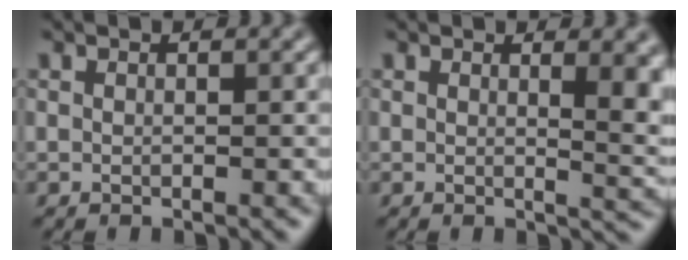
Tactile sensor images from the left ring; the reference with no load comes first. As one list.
[{"total": 4.9, "force": [1.3, 1.9, 4.3], "torque": [-0.033, -0.003, 0.022]}]